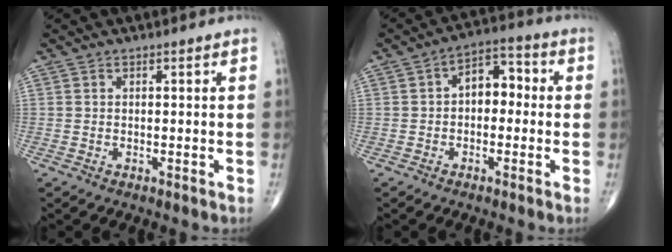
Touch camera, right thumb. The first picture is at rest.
{"total": 7.0, "force": [-0.1, 4.6, 5.2], "torque": [-0.049, 0.029, -0.016]}